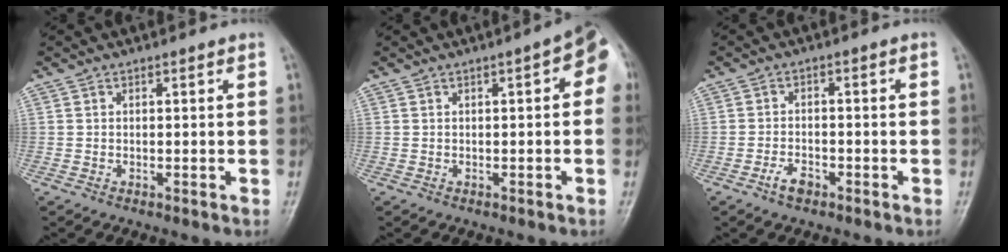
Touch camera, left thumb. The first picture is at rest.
{"total": 6.4, "force": [1.0, 2.2, 5.9], "torque": [-0.059, 0.017, 0.002]}
{"total": 3.1, "force": [-2.0, 1.5, 1.8], "torque": [-0.033, 0.015, -0.036]}